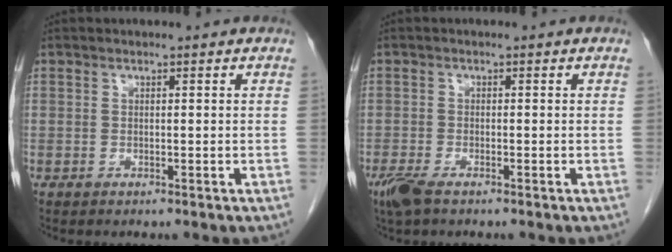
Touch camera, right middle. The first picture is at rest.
{"total": 3.3, "force": [-2.3, 0.9, 2.2], "torque": [-0.052, -0.009, -0.042]}